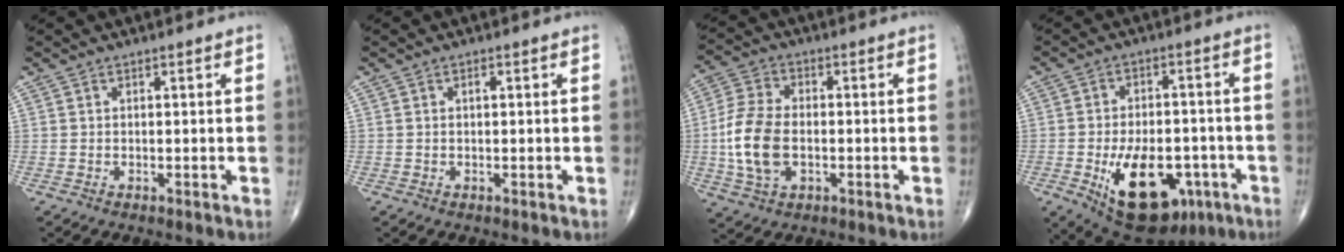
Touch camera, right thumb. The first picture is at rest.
{"total": 0.7, "force": [0.2, 0.3, 0.6], "torque": [-0.011, 0.001, 0.002]}
{"total": 11.4, "force": [-1.6, 7.0, 8.9], "torque": [-0.187, 0.011, -0.033]}
{"total": 17.8, "force": [-6.7, 10.0, 13.2], "torque": [-0.179, 0.018, -0.082]}